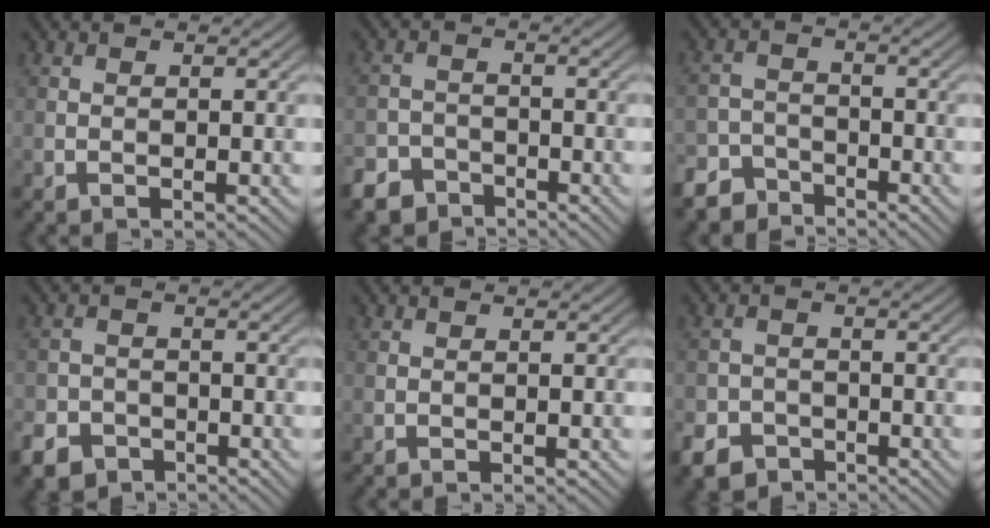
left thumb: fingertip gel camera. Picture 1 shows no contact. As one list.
[{"total": 4.8, "force": [-3.8, 2.7, 1.1], "torque": [-0.021, -0.004, -0.073]}, {"total": 4.8, "force": [-4.0, 2.3, 0.9], "torque": [-0.016, -0.003, -0.085]}, {"total": 4.8, "force": [-3.3, 3.2, 1.5], "torque": [-0.033, -0.004, -0.066]}, {"total": 0.0}, {"total": 5.1, "force": [-3.5, 3.5, 1.4], "torque": [-0.027, -0.003, -0.068]}]